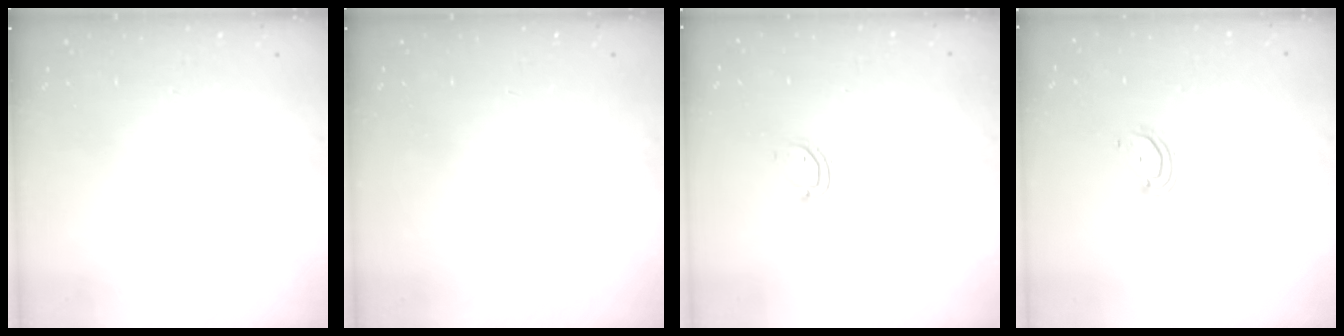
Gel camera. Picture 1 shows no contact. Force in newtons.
{"total": 0.0}
{"total": 3.6, "press": 3.5, "slide": 0.4}
{"total": 2.9, "press": 2.9, "slide": 0.3}